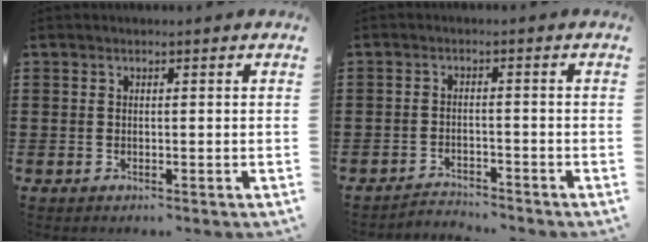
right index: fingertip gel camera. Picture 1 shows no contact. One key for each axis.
{"total": 2.5, "fx": -2.5, "fy": 0.3, "fz": -0.1, "tx": -0.007, "ty": 0.001, "tz": -0.056}